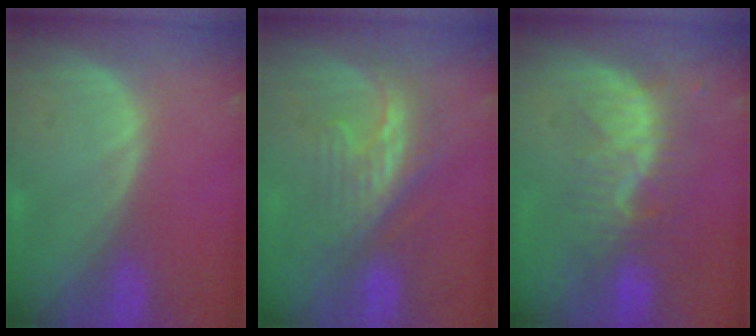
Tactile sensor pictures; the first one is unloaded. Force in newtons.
{"total": 8.4, "press": 7.2, "slide": 4.2}
{"total": 8.1, "press": 7.3, "slide": 3.6}